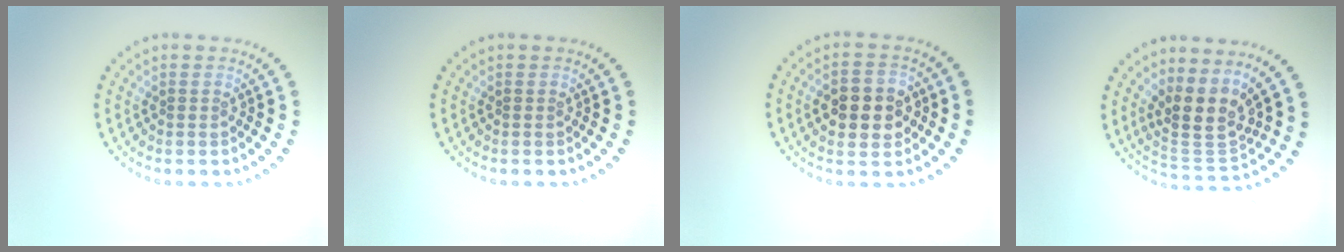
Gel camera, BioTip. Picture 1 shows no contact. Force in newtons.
{"total": 0.0}
{"total": 4.1, "press": 4.1, "slide": 0.3}
{"total": 3.8, "press": 3.0, "slide": 2.4}